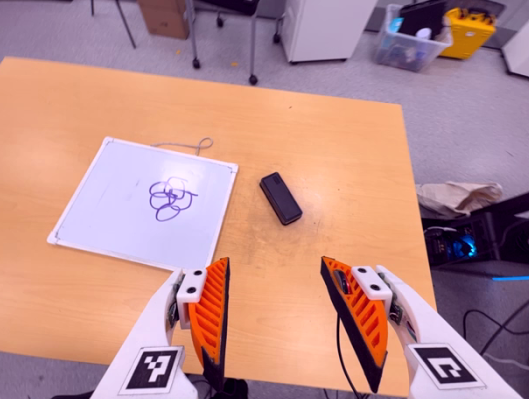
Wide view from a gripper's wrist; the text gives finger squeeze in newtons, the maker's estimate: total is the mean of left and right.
{"total": 0.0}